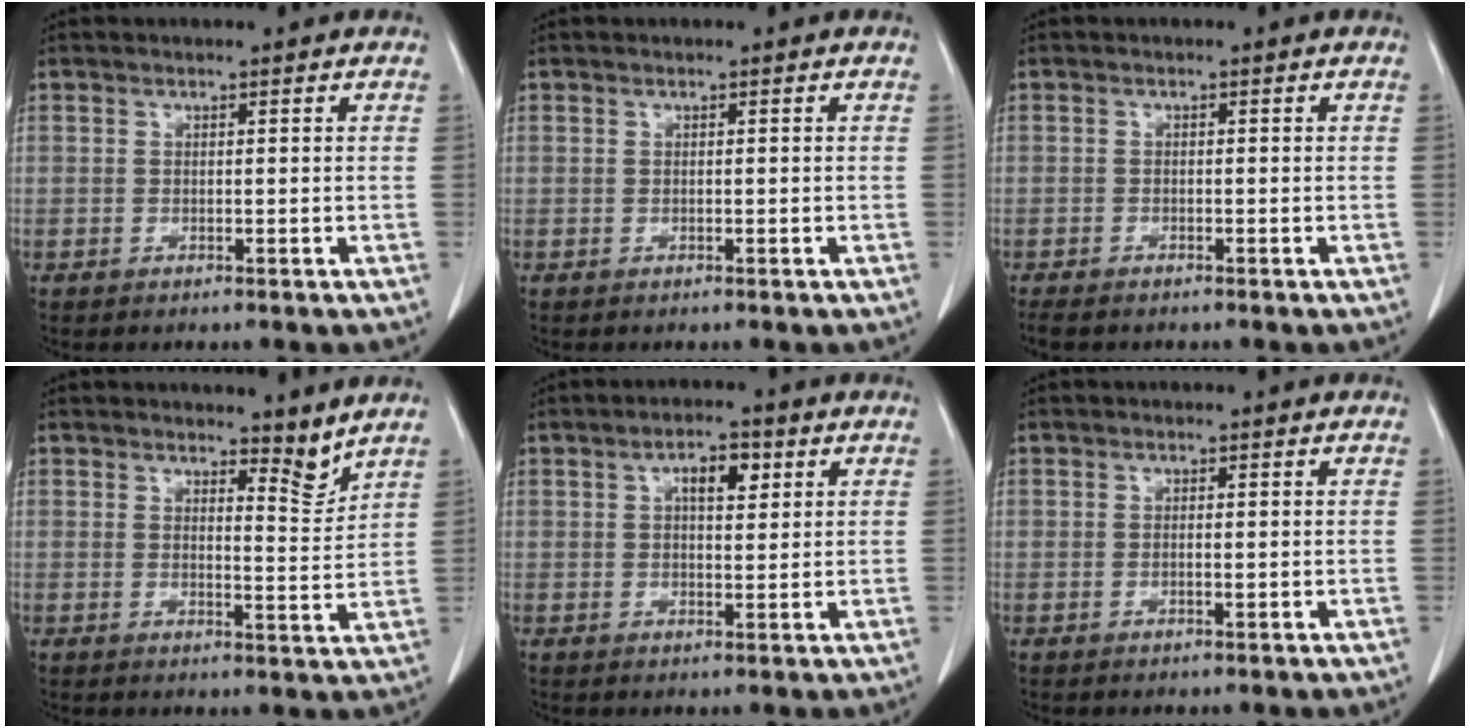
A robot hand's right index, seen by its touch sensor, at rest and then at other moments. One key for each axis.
{"total": 0.0}
{"total": 3.5, "fx": -2.7, "fy": 1.5, "fz": 1.8, "tx": -0.036, "ty": -0.006, "tz": -0.040}
{"total": 3.8, "fx": 3.4, "fy": 0.6, "fz": 1.6, "tx": -0.024, "ty": -0.022, "tz": 0.049}
{"total": 5.2, "fx": 1.8, "fy": 2.3, "fz": 4.2, "tx": -0.075, "ty": 0.011, "tz": 0.032}
{"total": 1.4, "fx": -0.2, "fy": 0.6, "fz": 1.2, "tx": -0.028, "ty": 0.001, "tz": -0.002}